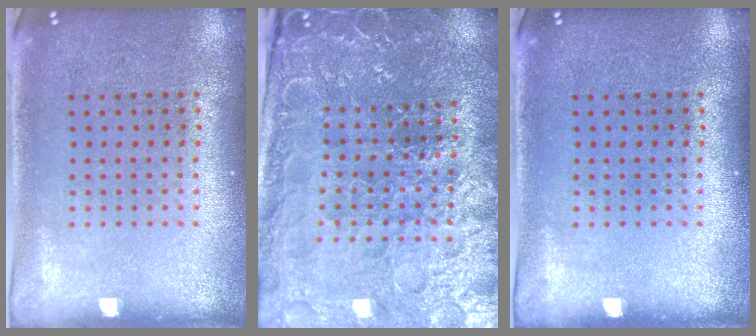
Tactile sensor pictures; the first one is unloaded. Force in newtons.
{"total": 4.2, "press": 4.1, "slide": 0.9}
{"total": 0.0}